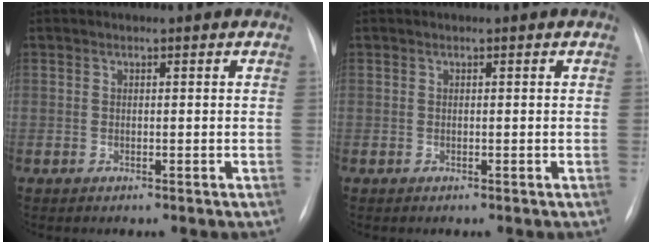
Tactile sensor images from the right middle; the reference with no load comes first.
{"total": 0.0}